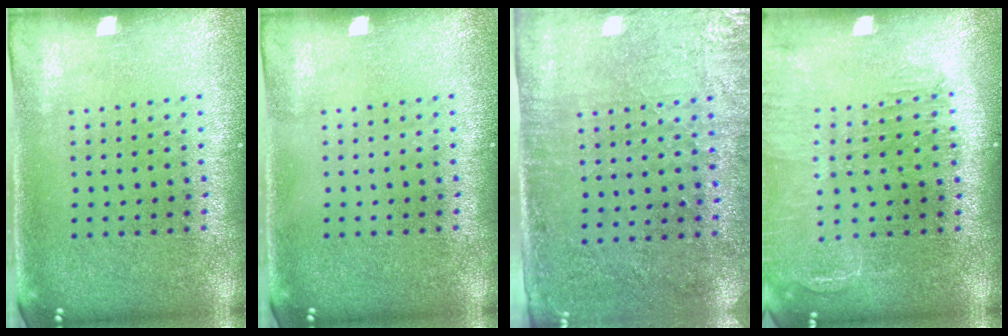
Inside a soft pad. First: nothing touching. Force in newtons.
{"total": 0.0}
{"total": 2.8, "press": 2.4, "slide": 1.4}
{"total": 1.5, "press": 1.4, "slide": 0.2}